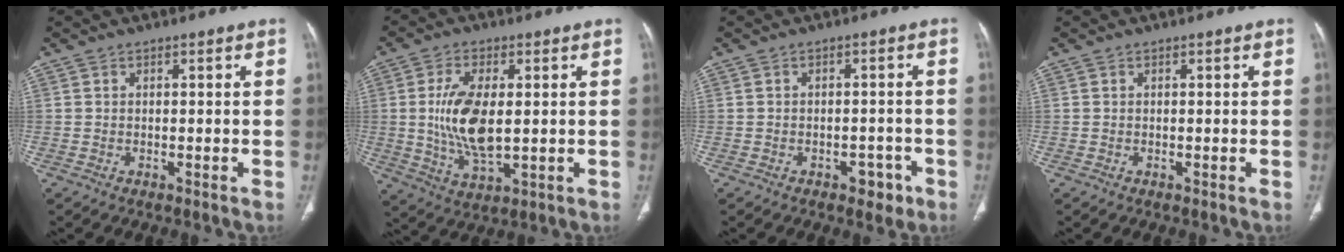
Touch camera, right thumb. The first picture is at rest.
{"total": 11.5, "force": [0.6, 5.4, 10.2], "torque": [-0.204, -0.014, 0.020]}
{"total": 3.5, "force": [-2.0, 2.3, 1.8], "torque": [-0.007, 0.014, -0.022]}
{"total": 0.0}